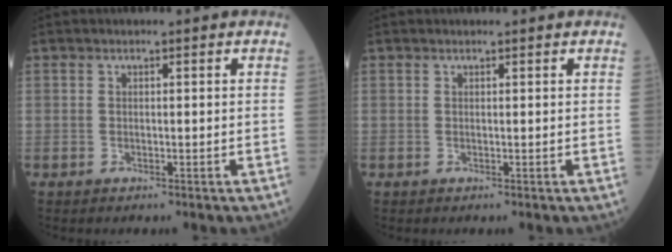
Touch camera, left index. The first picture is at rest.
{"total": 0.5, "force": [0.5, 0.1, 0.1], "torque": [-0.007, 0.007, 0.009]}